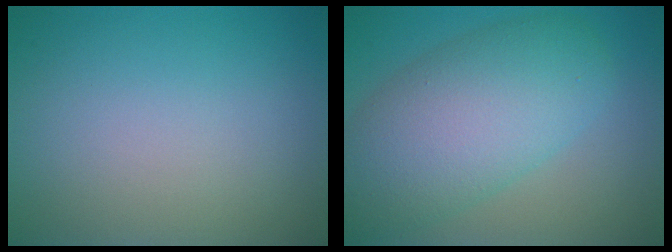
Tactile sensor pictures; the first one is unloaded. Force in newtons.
{"total": 8.8, "press": 8.8, "slide": 0.3}